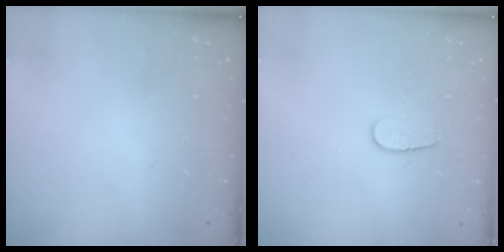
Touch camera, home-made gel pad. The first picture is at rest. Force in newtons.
{"total": 6.3, "press": 6.3, "slide": 0.4}